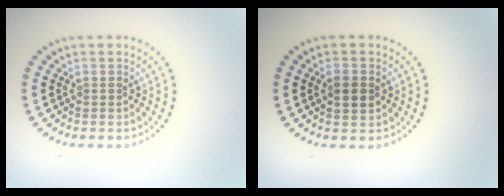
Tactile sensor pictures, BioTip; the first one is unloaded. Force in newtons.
{"total": 2.2, "press": 2.2, "slide": 0.1}